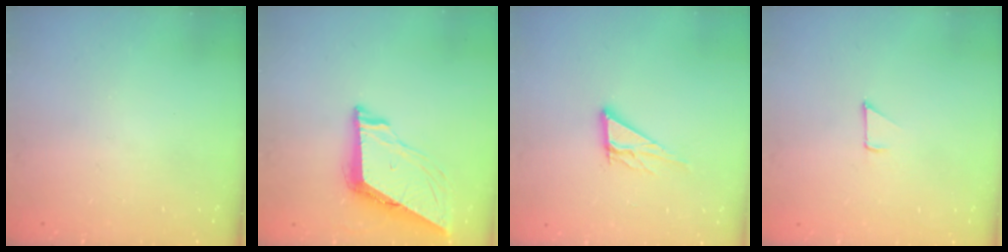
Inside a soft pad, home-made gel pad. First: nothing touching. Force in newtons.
{"total": 8.4, "press": 8.4, "slide": 0.9}
{"total": 9.0, "press": 8.9, "slide": 0.7}
{"total": 4.5, "press": 4.5, "slide": 0.3}